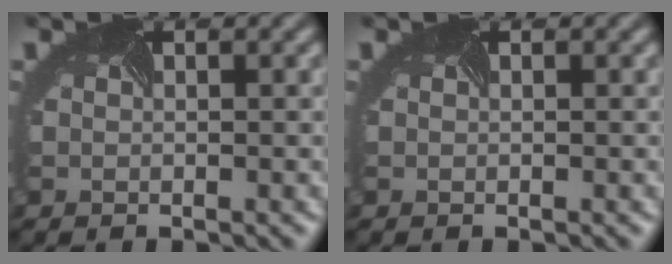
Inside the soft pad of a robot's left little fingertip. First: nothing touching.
{"total": 0.0}